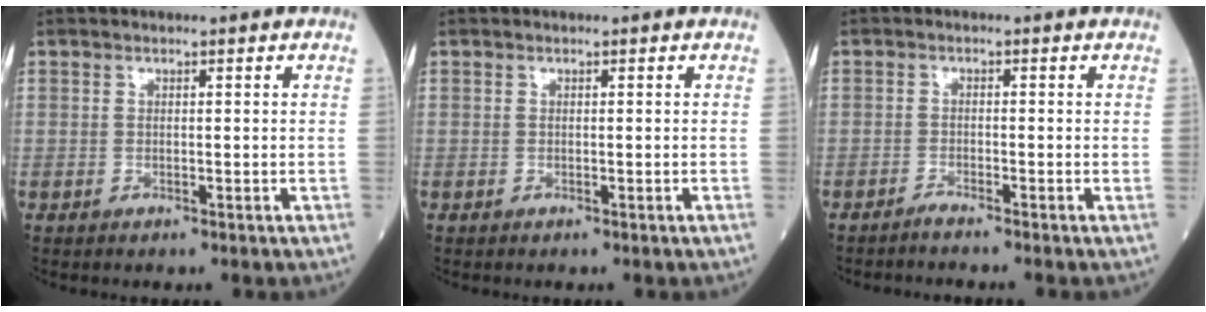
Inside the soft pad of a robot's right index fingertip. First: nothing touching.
{"total": 0.0}
{"total": 1.8, "force": [-1.6, -0.5, 0.5], "torque": [-0.009, 0.001, -0.030]}